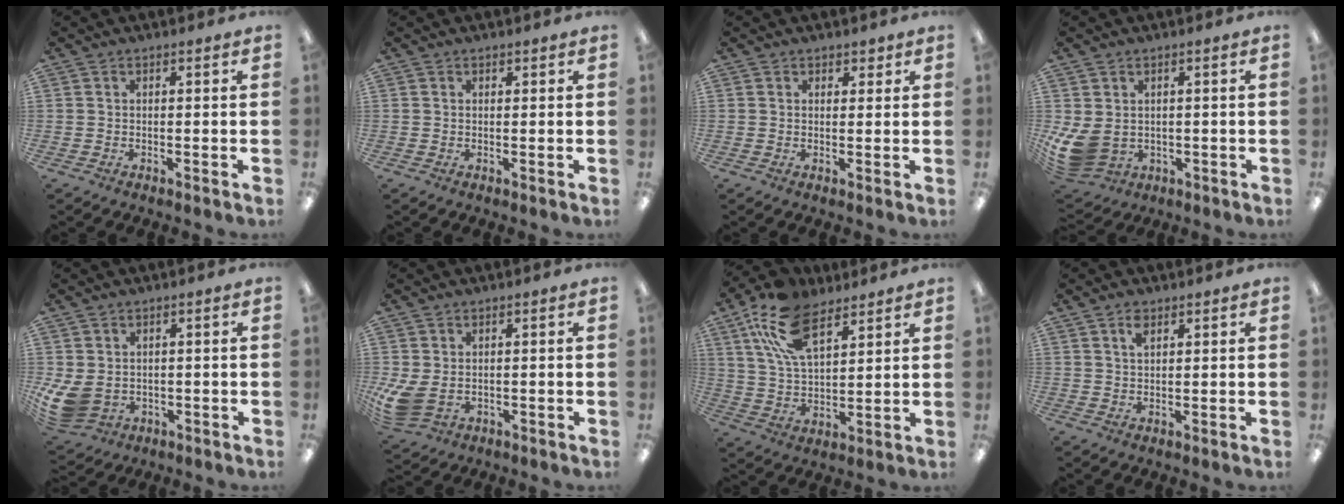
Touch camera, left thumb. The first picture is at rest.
{"total": 0.5, "force": [0.4, 0.3, 0.0], "torque": [0.008, -0.002, 0.006]}
{"total": 1.8, "force": [1.2, 1.3, 0.1], "torque": [0.005, -0.002, 0.021]}
{"total": 8.1, "force": [0.2, 6.2, 5.2], "torque": [-0.120, -0.011, 0.008]}
{"total": 7.3, "force": [0.0, 5.7, 4.5], "torque": [-0.109, -0.004, 0.008]}
{"total": 6.0, "force": [0.0, 4.4, 4.1], "torque": [-0.080, -0.008, 0.001]}
{"total": 16.4, "force": [9.6, 8.4, 10.4], "torque": [-0.206, -0.022, 0.176]}
{"total": 3.1, "force": [2.0, 1.6, 1.7], "torque": [-0.024, -0.005, 0.034]}